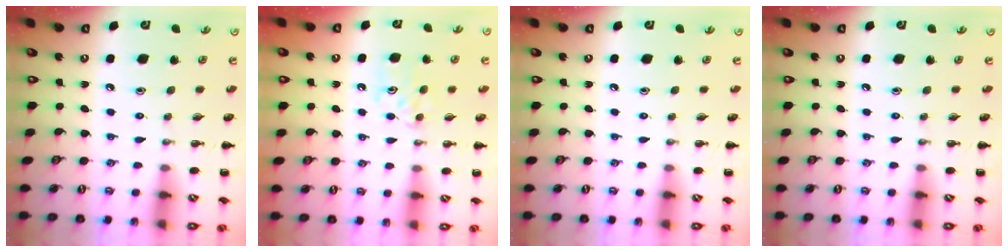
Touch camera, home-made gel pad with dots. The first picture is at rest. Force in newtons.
{"total": 5.1, "press": 4.9, "slide": 1.5}
{"total": 0.0}
{"total": 0.0}